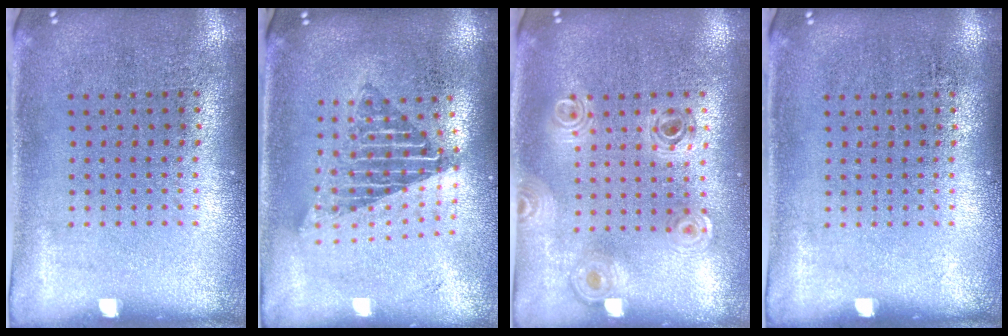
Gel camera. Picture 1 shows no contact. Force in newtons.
{"total": 1.7, "press": 1.4, "slide": 1.0}
{"total": 0.8, "press": 0.8, "slide": 0.2}
{"total": 0.0}